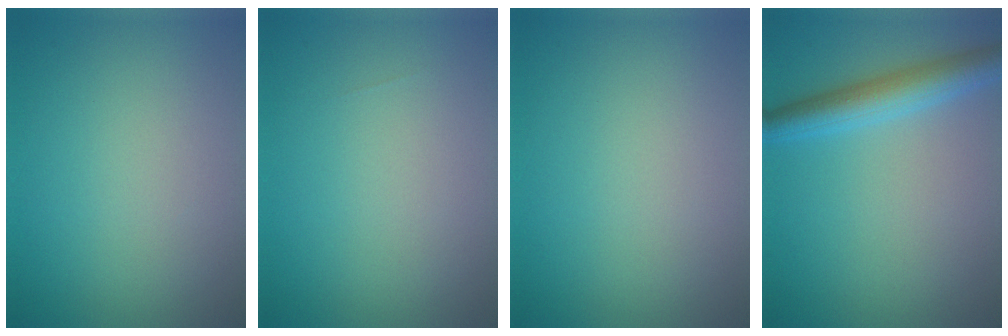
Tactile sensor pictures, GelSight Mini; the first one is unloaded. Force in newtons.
{"total": 0.0}
{"total": 0.0}
{"total": 4.2, "press": 4.2, "slide": 0.1}